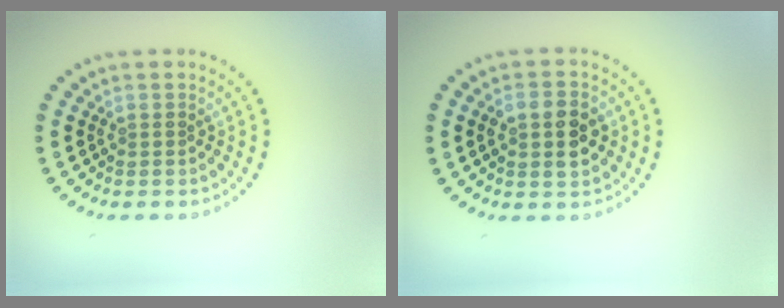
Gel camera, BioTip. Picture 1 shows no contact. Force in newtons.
{"total": 3.8, "press": 3.7, "slide": 0.3}